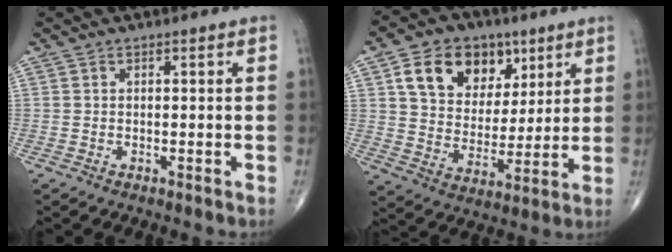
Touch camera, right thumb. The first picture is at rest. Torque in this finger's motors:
{"motor_torque": [-0.02, 0.15, 0.16, 0.07, 0.08]}